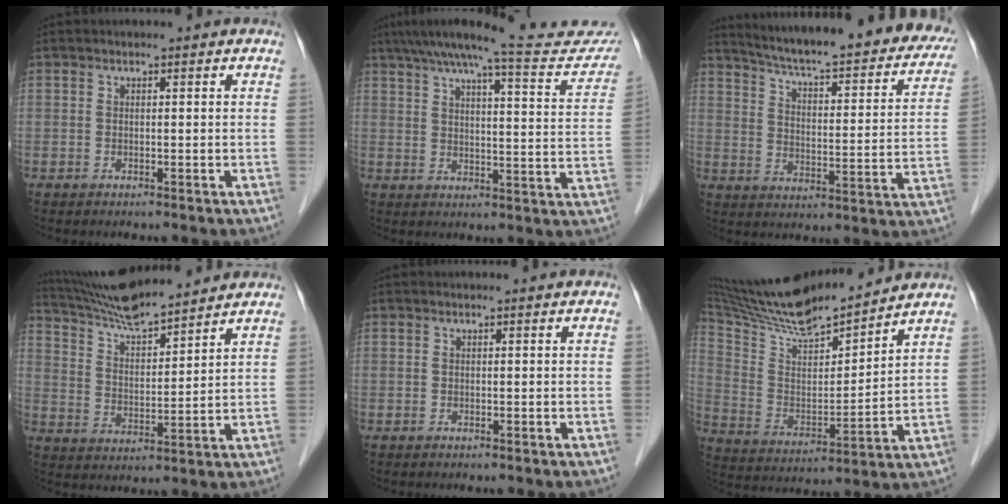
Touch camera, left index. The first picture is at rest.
{"total": 17.6, "force": [16.1, 1.7, 6.7], "torque": [-0.089, -0.014, 0.201]}
{"total": 28.4, "force": [24.5, 5.1, 13.4], "torque": [-0.199, -0.039, 0.305]}
{"total": 12.5, "force": [11.7, 0.5, 4.5], "torque": [-0.090, 0.018, 0.211]}
{"total": 0.0}
{"total": 19.1, "force": [17.4, 1.8, 7.6], "torque": [-0.150, 0.008, 0.313]}